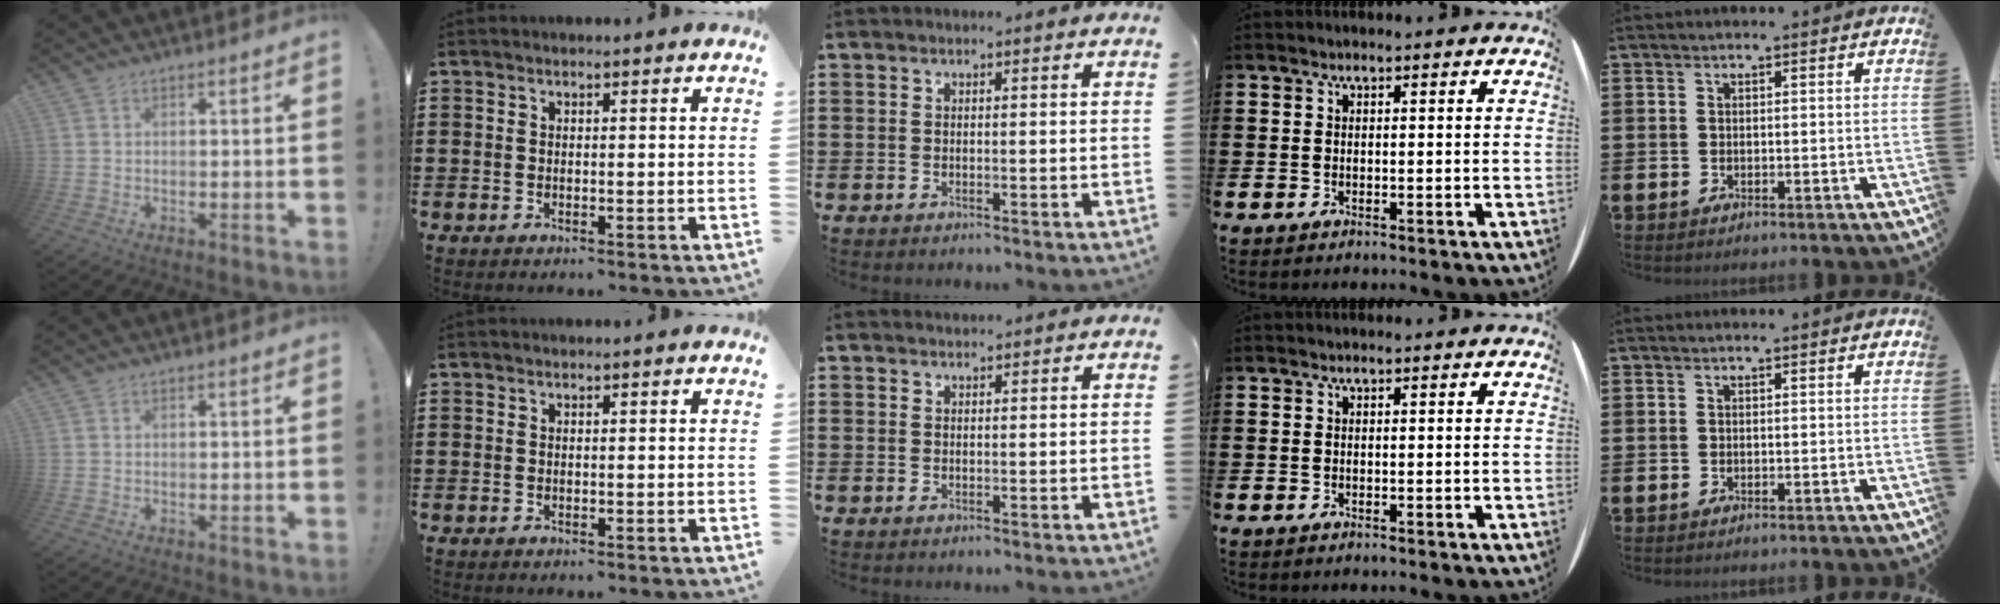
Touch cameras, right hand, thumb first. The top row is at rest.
{}